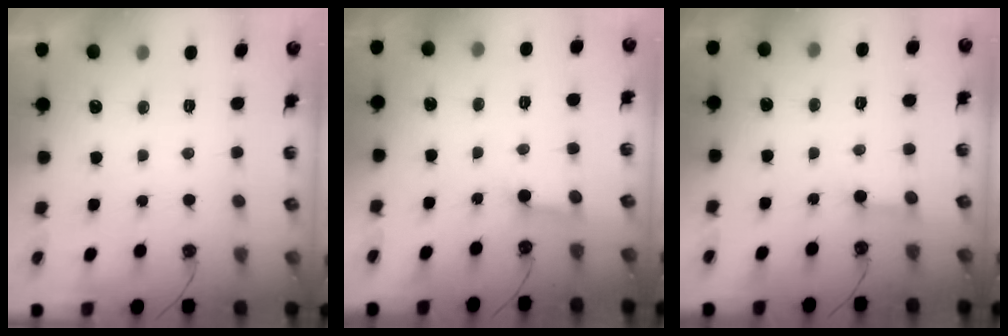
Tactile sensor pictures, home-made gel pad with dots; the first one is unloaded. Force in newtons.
{"total": 2.5, "press": 2.5, "slide": 0.2}
{"total": 2.4, "press": 2.4, "slide": 0.1}